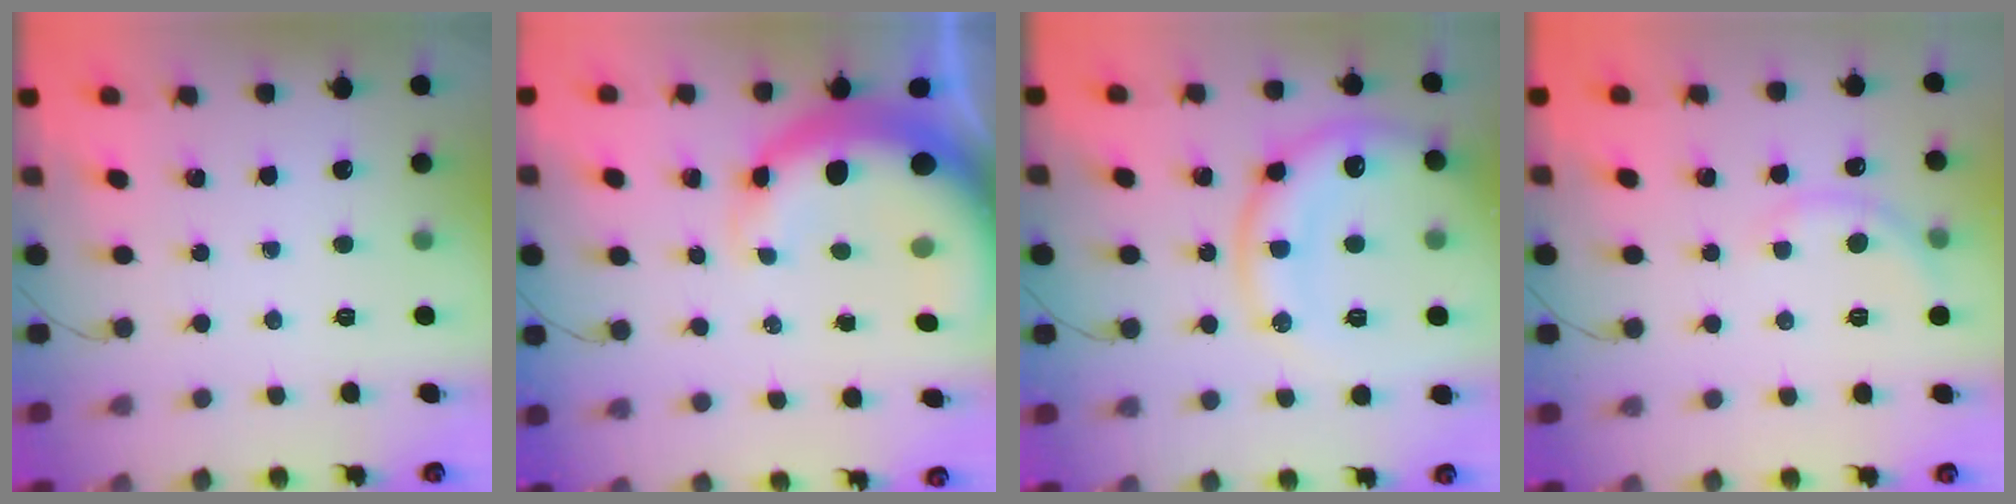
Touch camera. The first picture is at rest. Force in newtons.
{"total": 9.7, "press": 9.4, "slide": 2.6}
{"total": 16.5, "press": 16.4, "slide": 1.8}
{"total": 3.0, "press": 2.9, "slide": 1.0}